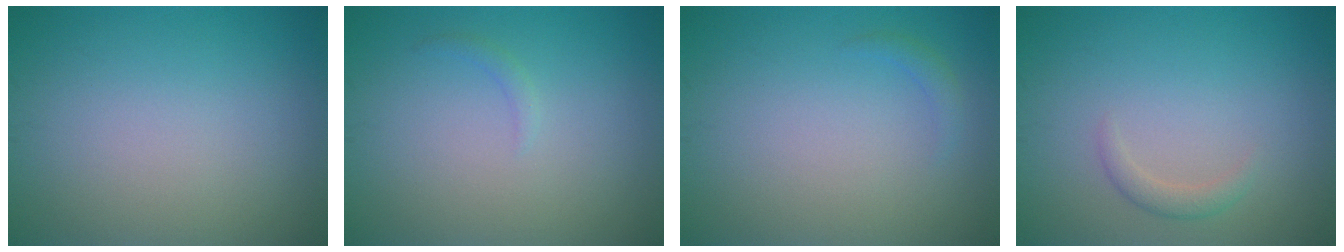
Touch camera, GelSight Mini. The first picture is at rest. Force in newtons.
{"total": 0.7, "press": 0.7, "slide": 0.1}
{"total": 0.9, "press": 0.9, "slide": 0.0}
{"total": 1.3, "press": 1.3, "slide": 0.1}